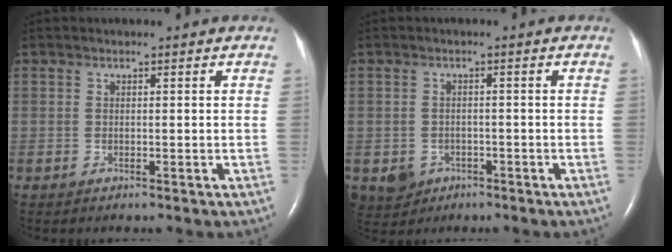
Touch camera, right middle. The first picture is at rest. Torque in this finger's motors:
{"motor_torque": [-0.06, 0.08, -0.02, -0.01]}